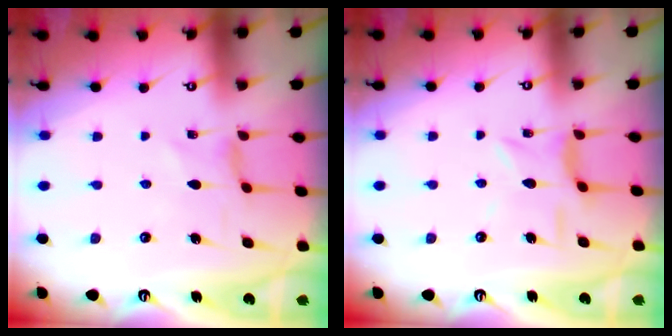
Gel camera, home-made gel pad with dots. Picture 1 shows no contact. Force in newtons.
{"total": 4.8, "press": 4.8, "slide": 0.3}